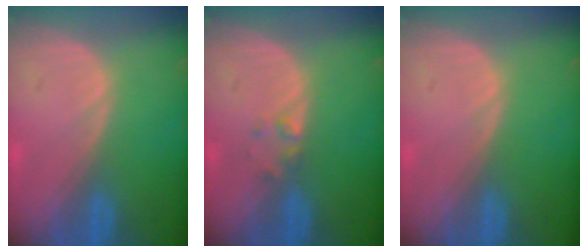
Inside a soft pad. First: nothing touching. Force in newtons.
{"total": 1.4, "press": 1.3, "slide": 0.2}
{"total": 0.0}